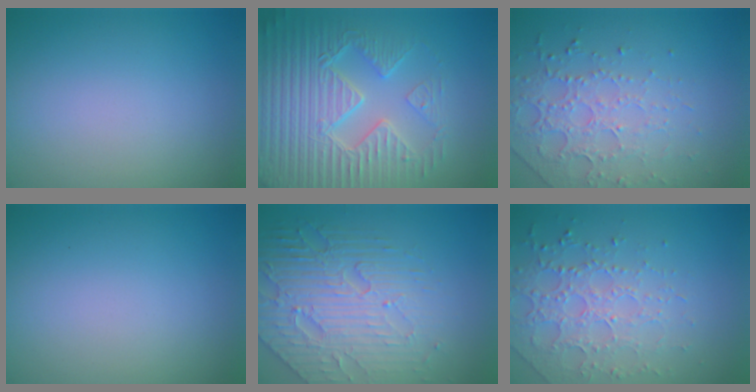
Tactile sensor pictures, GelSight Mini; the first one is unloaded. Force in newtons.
{"total": 7.9, "press": 6.2, "slide": 4.9}
{"total": 4.5, "press": 3.2, "slide": 3.2}
{"total": 0.0}
{"total": 6.6, "press": 5.2, "slide": 4.0}
{"total": 3.0, "press": 2.8, "slide": 1.1}